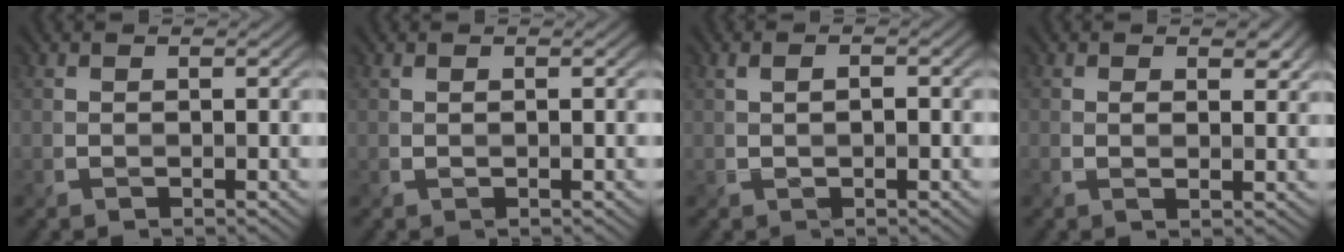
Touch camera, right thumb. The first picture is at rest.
{"total": 0.0}
{"total": 2.0, "force": [0.1, 0.9, 1.8], "torque": [-0.026, 0.000, 0.004]}
{"total": 1.8, "force": [0.9, 0.9, 1.3], "torque": [-0.021, -0.006, 0.016]}